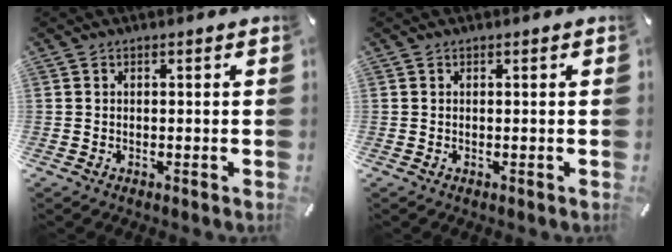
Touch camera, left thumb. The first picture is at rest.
{"total": 0.0}